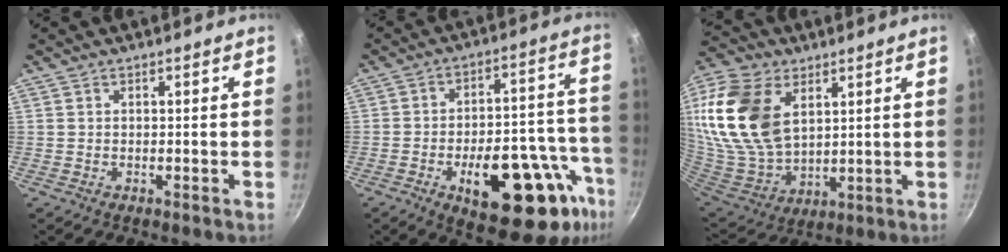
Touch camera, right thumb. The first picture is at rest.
{"total": 23.7, "force": [-10.2, 10.7, 18.5], "torque": [-0.196, 0.044, -0.130]}
{"total": 22.5, "force": [7.4, 14.1, 15.8], "torque": [-0.309, -0.028, 0.149]}